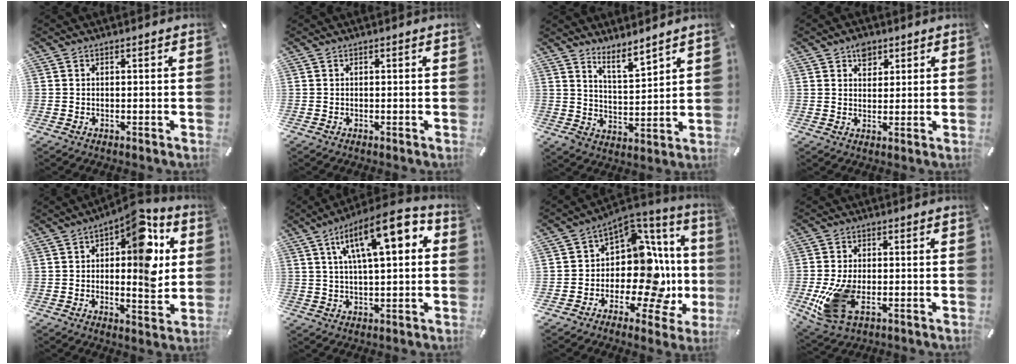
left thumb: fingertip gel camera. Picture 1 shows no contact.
{"total": 0.0}
{"total": 6.6, "force": [6.2, 1.5, 1.8], "torque": [-0.032, -0.049, 0.111]}
{"total": 4.0, "force": [2.5, 3.0, 0.9], "torque": [0.008, -0.010, 0.041]}
{"total": 14.7, "force": [4.9, 6.8, 12.1], "torque": [-0.138, -0.040, 0.077]}
{"total": 15.3, "force": [6.5, 5.1, 12.9], "torque": [-0.202, -0.023, 0.103]}
{"total": 17.7, "force": [-2.1, 10.4, 14.2], "torque": [-0.228, -0.033, -0.039]}
{"total": 11.9, "force": [-2.7, 7.1, 9.2], "torque": [-0.201, -0.006, -0.041]}